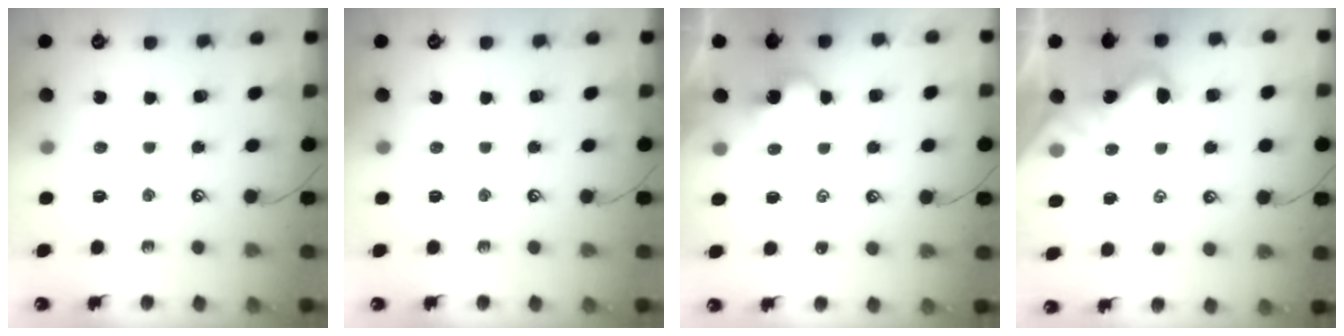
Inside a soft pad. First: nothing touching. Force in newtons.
{"total": 0.0}
{"total": 0.9, "press": 0.8, "slide": 0.4}
{"total": 1.9, "press": 1.9, "slide": 0.4}